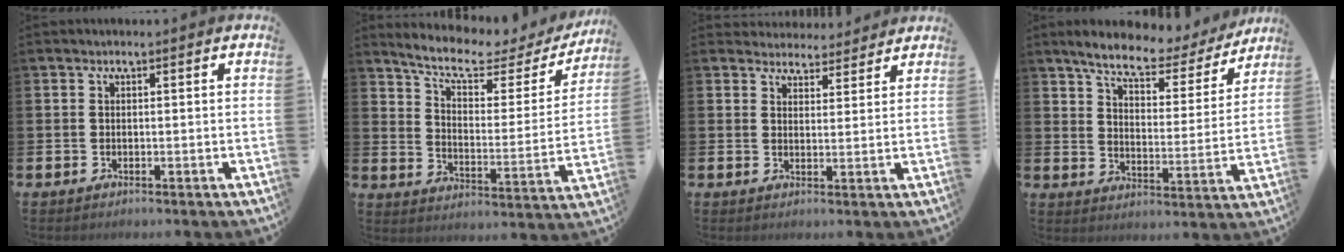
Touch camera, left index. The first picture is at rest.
{"total": 7.5, "force": [6.4, 2.2, 3.3], "torque": [-0.095, -0.039, 0.104]}
{"total": 3.6, "force": [3.5, 0.9, -0.2], "torque": [0.000, -0.024, 0.063]}
{"total": 7.8, "force": [6.9, 2.0, 3.1], "torque": [-0.081, -0.046, 0.113]}